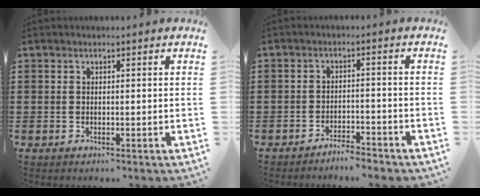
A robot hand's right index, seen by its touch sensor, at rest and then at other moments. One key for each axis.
{"total": 3.0, "fx": -3.0, "fy": 0.2, "fz": 0.3, "tx": -0.010, "ty": 0.002, "tz": -0.062}